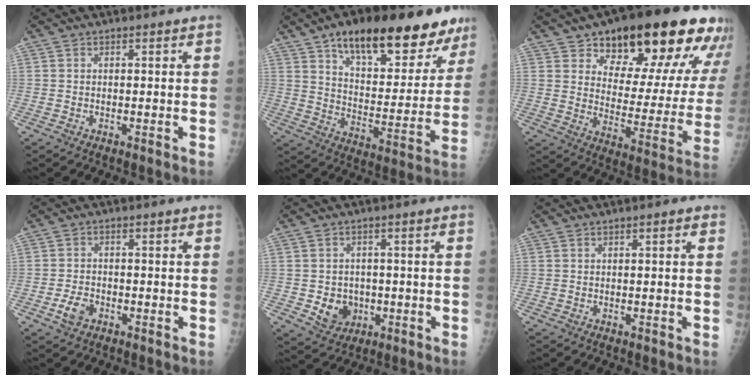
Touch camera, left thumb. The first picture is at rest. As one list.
[{"total": 24.8, "force": [15.8, 9.9, 16.4], "torque": [-0.195, -0.045, 0.239]}, {"total": 24.2, "force": [15.1, 10.4, 15.8], "torque": [-0.174, -0.056, 0.215]}, {"total": 3.7, "force": [-1.8, 2.4, 2.2], "torque": [-0.039, 0.011, -0.032]}, {"total": 6.3, "force": [-1.3, 5.4, 2.9], "torque": [-0.017, 0.006, -0.011]}, {"total": 1.2, "force": [0.4, 0.2, 1.2], "torque": [-0.022, 0.002, 0.004]}]